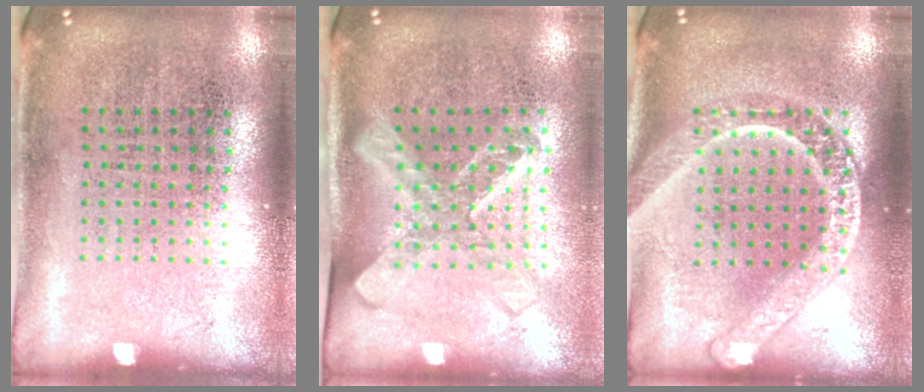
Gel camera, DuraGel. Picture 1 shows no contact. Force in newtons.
{"total": 1.7, "press": 1.3, "slide": 1.0}
{"total": 2.4, "press": 2.4, "slide": 0.2}